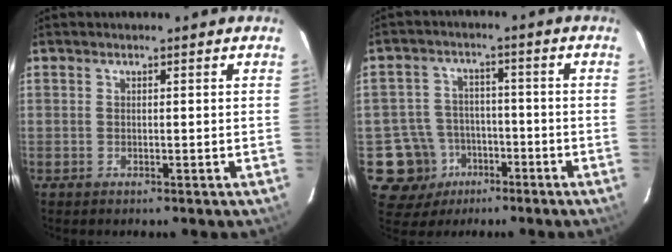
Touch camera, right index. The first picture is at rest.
{"total": 9.4, "force": [-4.2, 8.4, 0.8], "torque": [-0.038, 0.032, -0.056]}